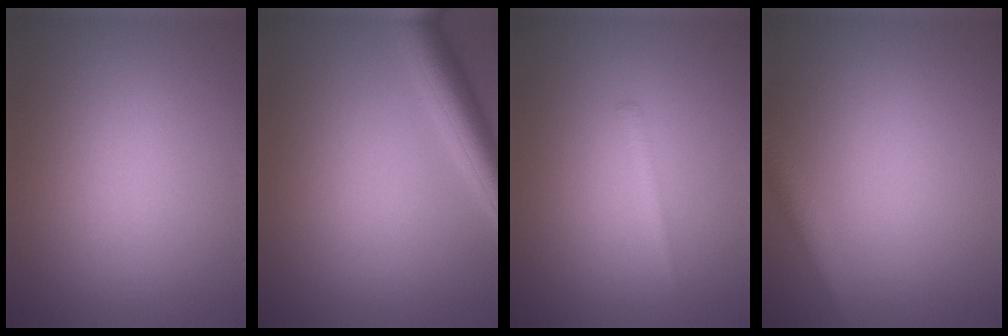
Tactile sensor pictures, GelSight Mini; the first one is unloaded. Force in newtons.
{"total": 4.5, "press": 4.5, "slide": 0.3}
{"total": 0.9, "press": 0.9, "slide": 0.1}
{"total": 2.2, "press": 2.2, "slide": 0.1}